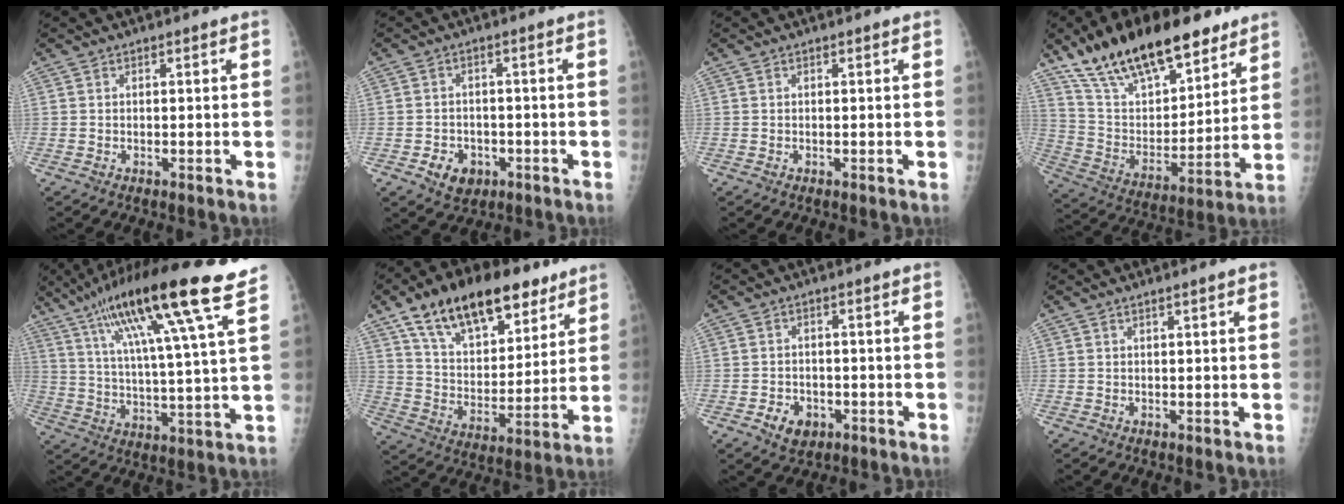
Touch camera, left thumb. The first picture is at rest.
{"total": 5.3, "force": [-2.2, 4.1, 2.4], "torque": [-0.024, 0.013, -0.027]}
{"total": 0.0}
{"total": 25.2, "force": [17.2, 10.6, 15.0], "torque": [-0.222, -0.043, 0.297]}
{"total": 20.9, "force": [12.4, 1.2, 16.8], "torque": [-0.273, -0.028, 0.200]}
{"total": 22.7, "force": [14.0, 11.4, 13.9], "torque": [-0.195, -0.032, 0.238]}
{"total": 4.5, "force": [-1.9, 3.4, 2.2], "torque": [-0.023, 0.010, -0.022]}
{"total": 1.9, "force": [1.1, 0.1, 1.6], "torque": [-0.026, 0.002, 0.016]}